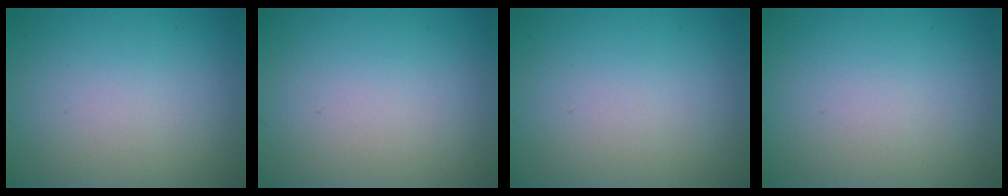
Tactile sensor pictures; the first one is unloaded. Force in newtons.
{"total": 0.0}
{"total": 0.0}
{"total": 0.0}